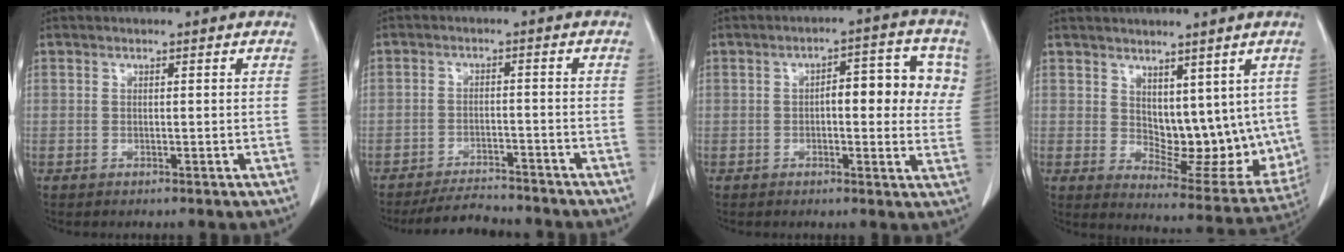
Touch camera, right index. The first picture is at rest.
{"total": 6.4, "force": [-6.1, 1.5, 1.3], "torque": [-0.016, -0.006, -0.098]}
{"total": 9.8, "force": [1.6, 3.7, 8.9], "torque": [-0.104, 0.028, 0.017]}
{"total": 12.1, "force": [4.0, 6.4, 9.5], "torque": [-0.117, -0.018, 0.082]}